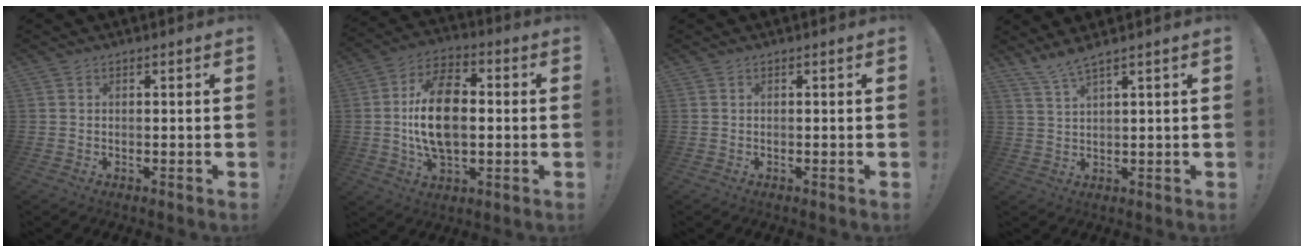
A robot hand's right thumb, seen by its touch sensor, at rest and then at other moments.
{"total": 16.6, "force": [-0.3, 10.0, 13.3], "torque": [-0.239, 0.004, -0.012]}
{"total": 0.0}
{"total": 4.1, "force": [3.4, -0.2, 2.3], "torque": [-0.055, -0.015, 0.061]}